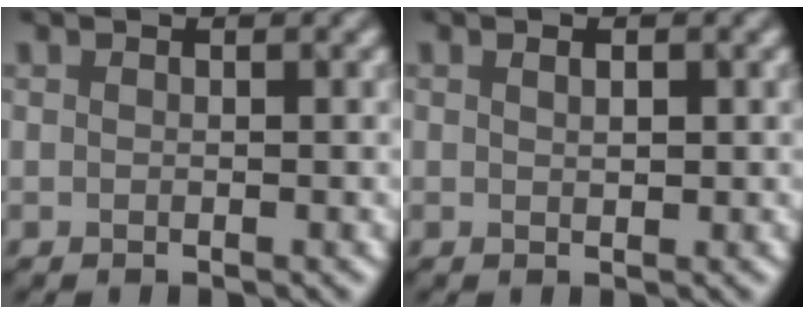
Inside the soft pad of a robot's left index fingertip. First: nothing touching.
{"total": 0.8, "force": [0.1, 0.3, 0.7], "torque": [-0.014, 0.000, 0.004]}